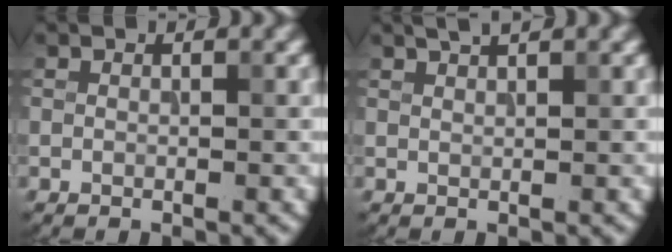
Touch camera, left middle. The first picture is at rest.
{"total": 1.7, "force": [1.3, 0.4, 1.0], "torque": [-0.007, 0.005, 0.013]}